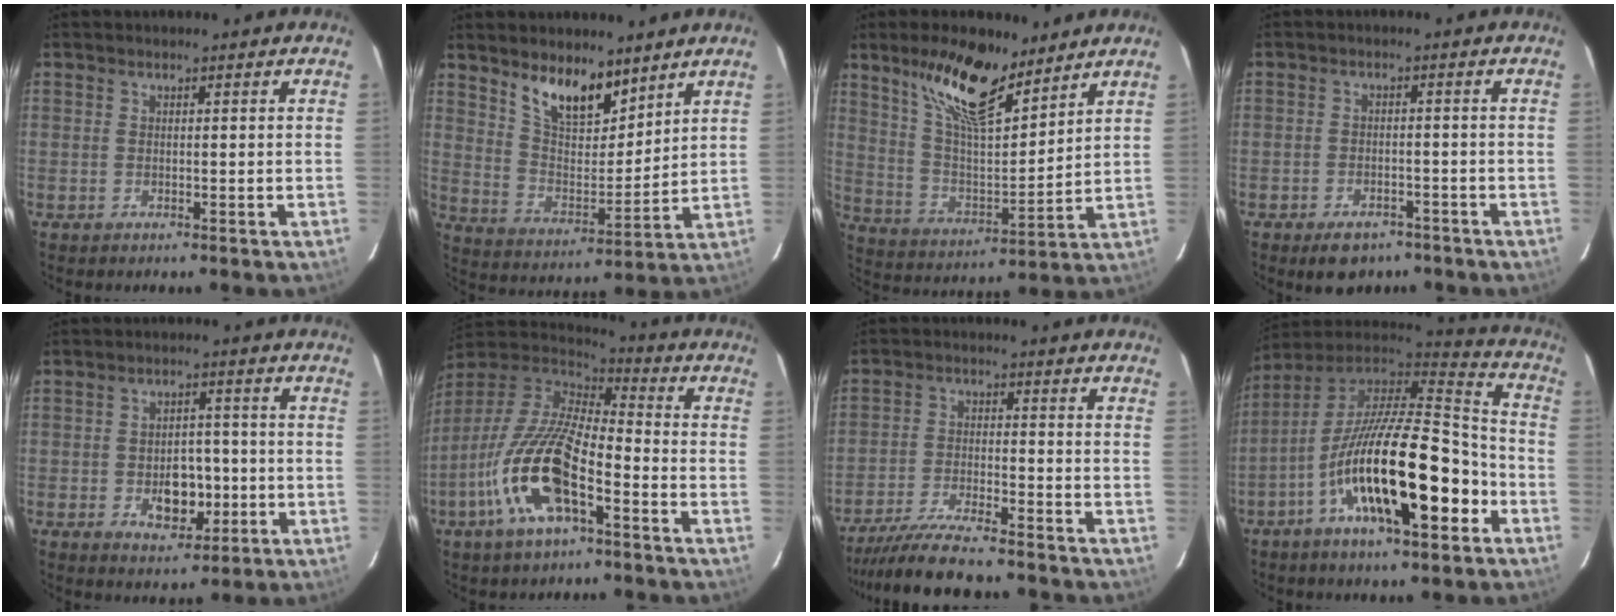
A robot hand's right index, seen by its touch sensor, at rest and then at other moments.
{"total": 12.0, "force": [8.6, 5.0, 6.7], "torque": [-0.116, -0.002, 0.161]}
{"total": 16.1, "force": [11.2, 5.2, 10.3], "torque": [-0.190, 0.004, 0.211]}
{"total": 6.6, "force": [-4.8, 3.7, 2.6], "torque": [-0.056, 0.006, -0.061]}
{"total": 7.4, "force": [-2.0, 5.1, 5.0], "torque": [-0.091, 0.005, -0.017]}
{"total": 18.3, "force": [-8.0, 6.2, 15.2], "torque": [-0.309, -0.024, -0.161]}
{"total": 13.0, "force": [-11.8, 1.0, 5.2], "torque": [-0.124, -0.021, -0.202]}
{"total": 24.6, "force": [-9.7, 7.6, 21.2], "torque": [-0.353, -0.023, -0.172]}